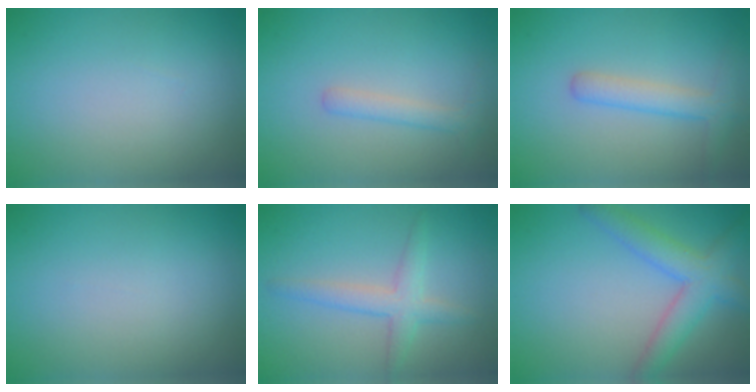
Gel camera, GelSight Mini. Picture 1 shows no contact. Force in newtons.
{"total": 1.6, "press": 1.6, "slide": 0.0}
{"total": 2.7, "press": 2.7, "slide": 0.1}
{"total": 0.0}
{"total": 2.8, "press": 2.8, "slide": 0.1}
{"total": 4.5, "press": 4.5, "slide": 0.2}